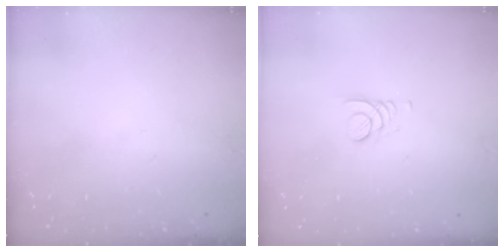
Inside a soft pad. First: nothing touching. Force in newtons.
{"total": 2.2, "press": 2.2, "slide": 0.3}